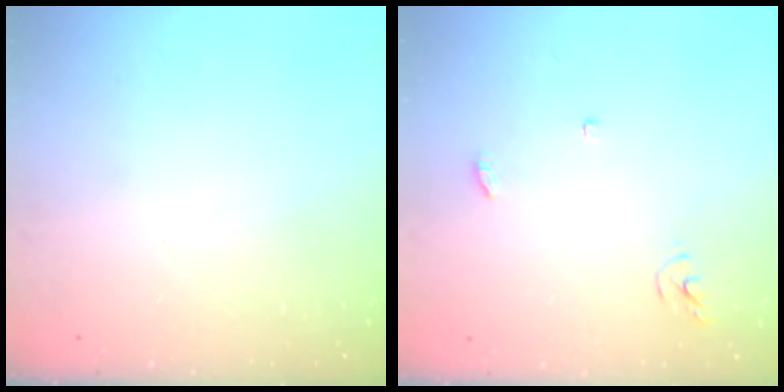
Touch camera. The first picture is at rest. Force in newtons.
{"total": 3.8, "press": 3.8, "slide": 0.4}